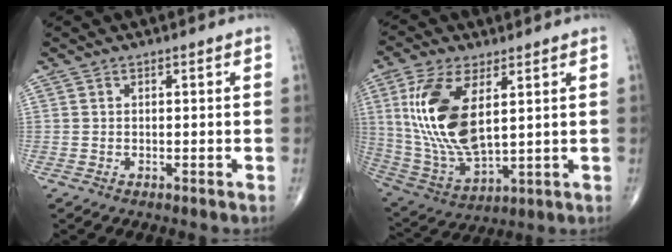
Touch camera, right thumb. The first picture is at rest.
{"total": 17.5, "force": [4.4, 8.1, 14.9], "torque": [-0.307, -0.022, 0.096]}